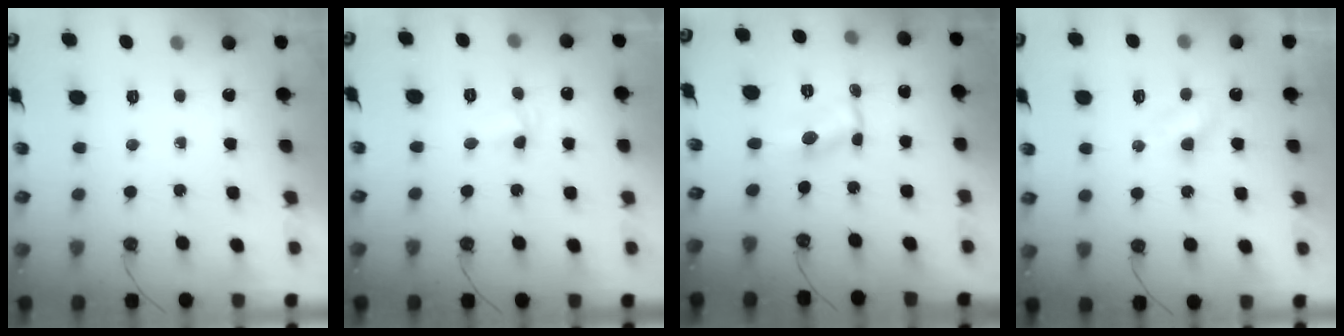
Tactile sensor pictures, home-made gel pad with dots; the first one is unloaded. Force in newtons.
{"total": 2.1, "press": 2.0, "slide": 0.5}
{"total": 1.0, "press": 0.6, "slide": 0.8}
{"total": 4.0, "press": 4.0, "slide": 0.5}